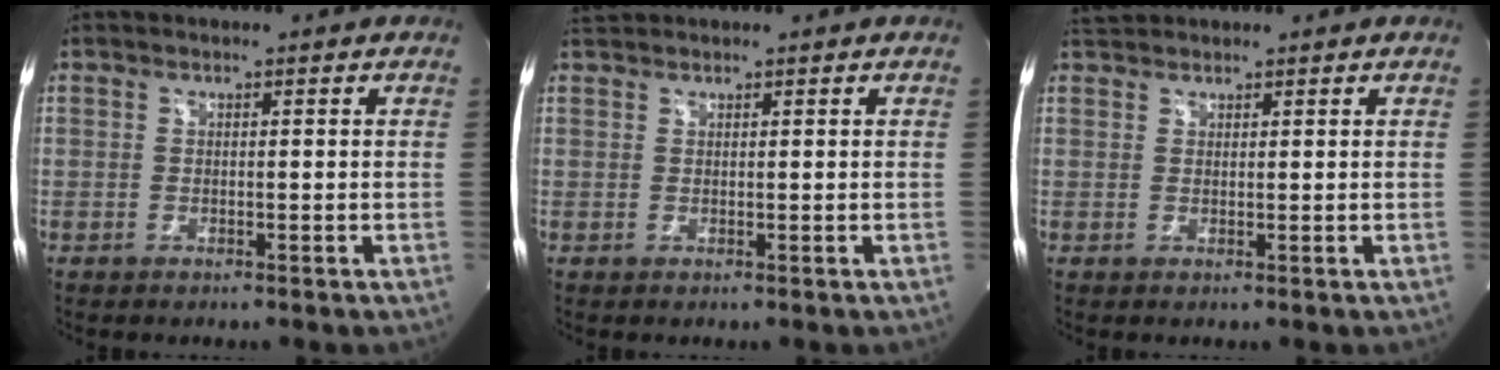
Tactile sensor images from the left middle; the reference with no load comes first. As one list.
[{"total": 1.4, "force": [1.4, 0.3, 0.0], "torque": [-0.011, 0.014, 0.031]}, {"total": 2.2, "force": [2.1, 0.7, 0.1], "torque": [-0.009, 0.016, 0.040]}]